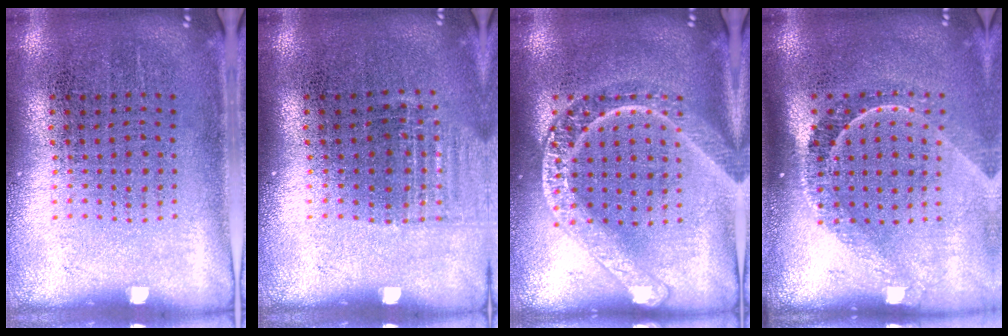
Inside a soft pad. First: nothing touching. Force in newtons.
{"total": 1.0, "press": 1.0, "slide": 0.4}
{"total": 3.5, "press": 3.4, "slide": 0.5}
{"total": 2.2, "press": 1.5, "slide": 1.5}